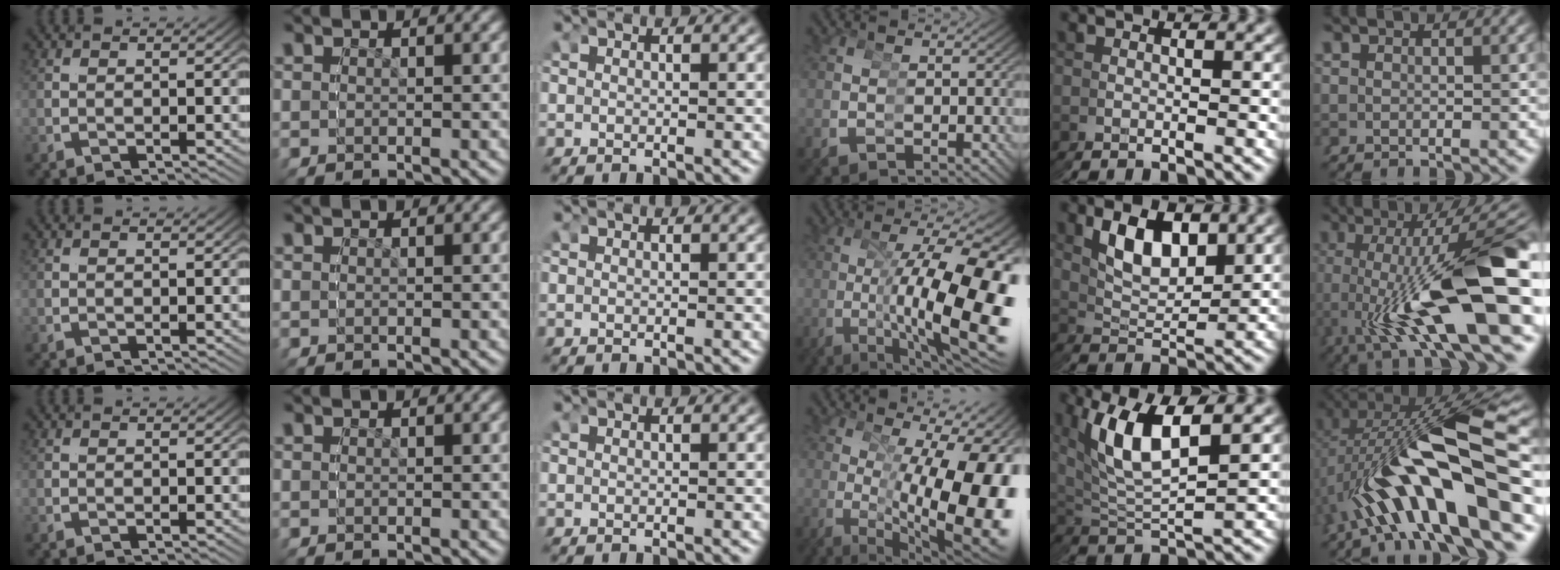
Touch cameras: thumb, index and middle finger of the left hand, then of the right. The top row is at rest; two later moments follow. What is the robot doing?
{"motion": "grasp_and_lifting", "object": "cubes"}